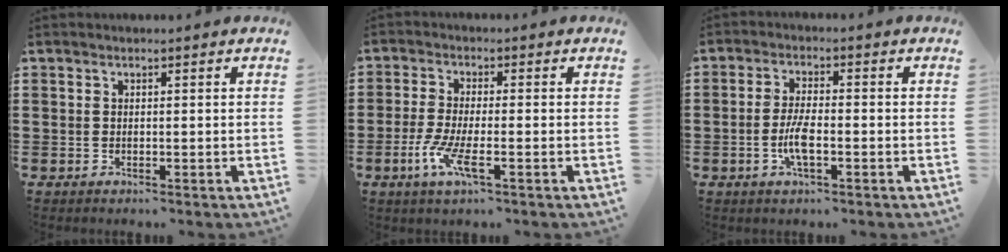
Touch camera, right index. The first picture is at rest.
{"total": 5.6, "force": [-2.5, 1.2, 4.9], "torque": [-0.115, -0.017, -0.050]}
{"total": 4.7, "force": [-1.4, 1.2, 4.3], "torque": [-0.093, -0.003, -0.031]}